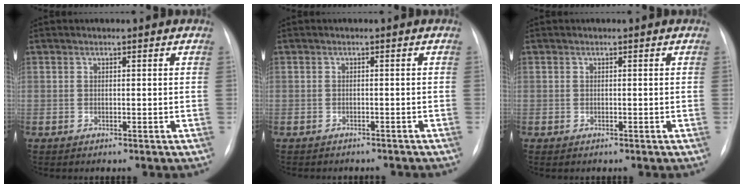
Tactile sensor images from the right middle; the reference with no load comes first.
{"total": 4.5, "force": [-4.0, 1.9, 1.0], "torque": [-0.010, 0.002, -0.045]}
{"total": 0.0}